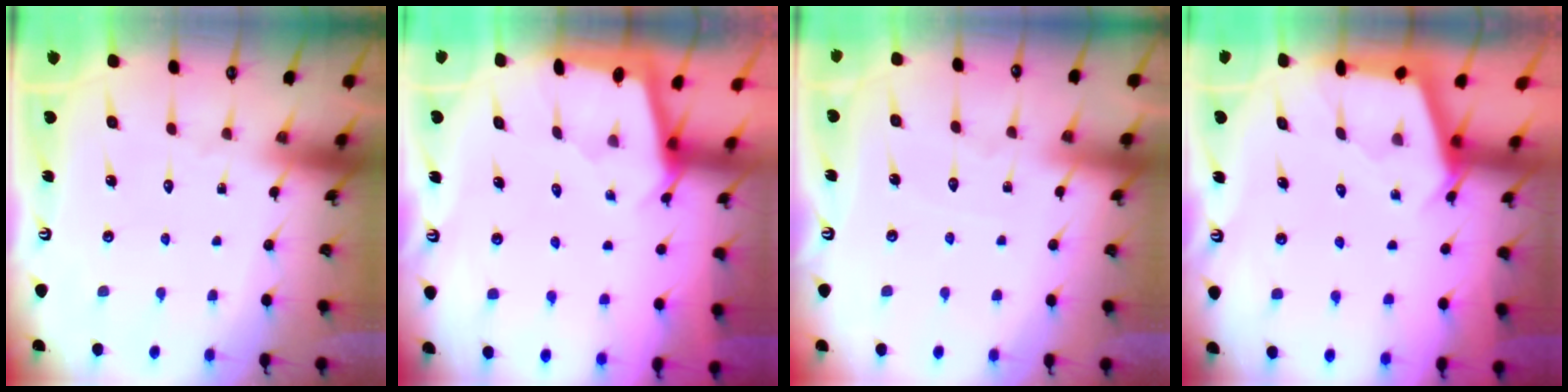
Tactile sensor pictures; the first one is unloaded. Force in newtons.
{"total": 1.9, "press": 1.9, "slide": 0.1}
{"total": 3.2, "press": 3.2, "slide": 0.5}
{"total": 2.6, "press": 2.6, "slide": 0.4}